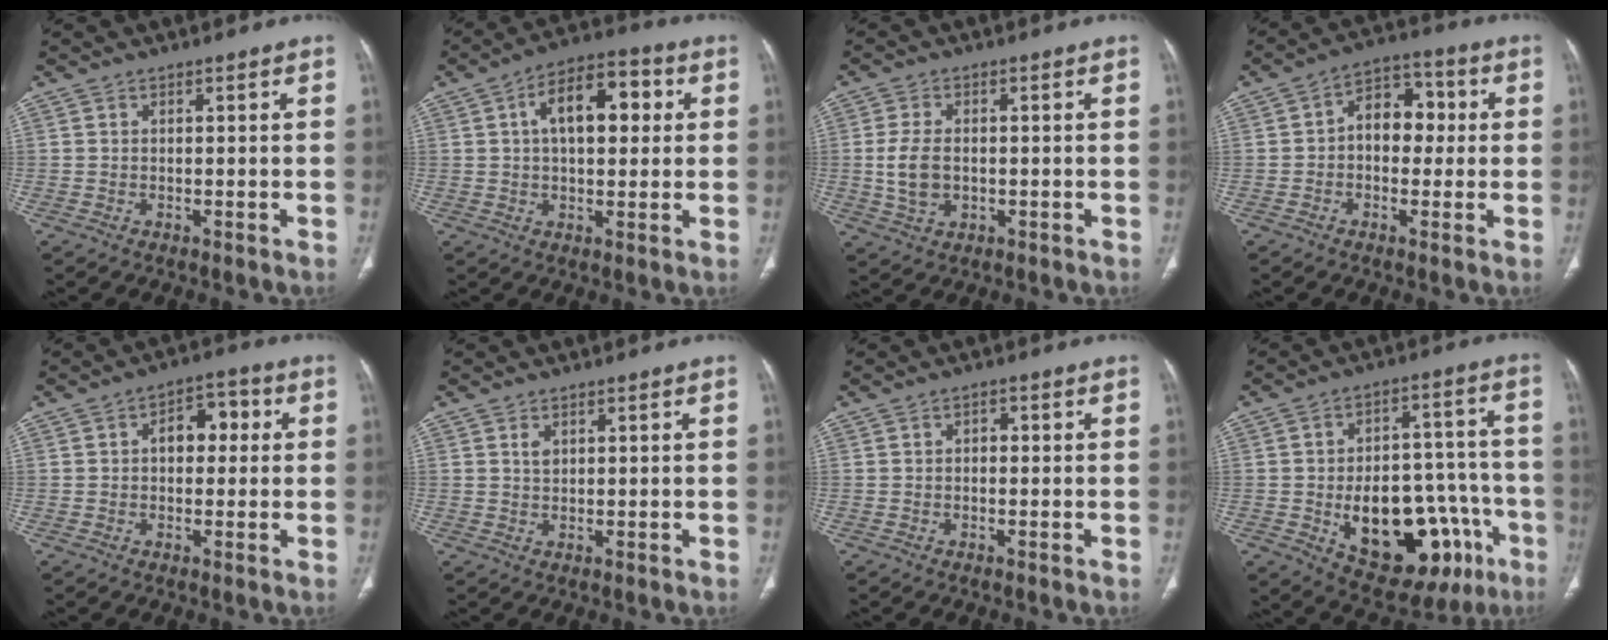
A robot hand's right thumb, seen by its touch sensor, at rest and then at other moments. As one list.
[{"total": 12.8, "force": [2.9, 6.8, 10.4], "torque": [-0.143, 0.023, 0.040]}, {"total": 6.4, "force": [-0.3, 4.1, 4.9], "torque": [-0.103, 0.001, 0.000]}, {"total": 9.4, "force": [0.5, 6.5, 6.7], "torque": [-0.065, 0.029, -0.003]}, {"total": 7.0, "force": [0.9, 4.6, 5.2], "torque": [-0.048, 0.023, 0.007]}, {"total": 1.7, "force": [0.8, 1.1, 1.1], "torque": [-0.018, -0.002, 0.019]}, {"total": 1.5, "force": [0.0, 1.0, 1.0], "torque": [-0.012, 0.009, -0.003]}, {"total": 23.8, "force": [-8.2, 13.4, 17.8], "torque": [-0.218, 0.042, -0.095]}]